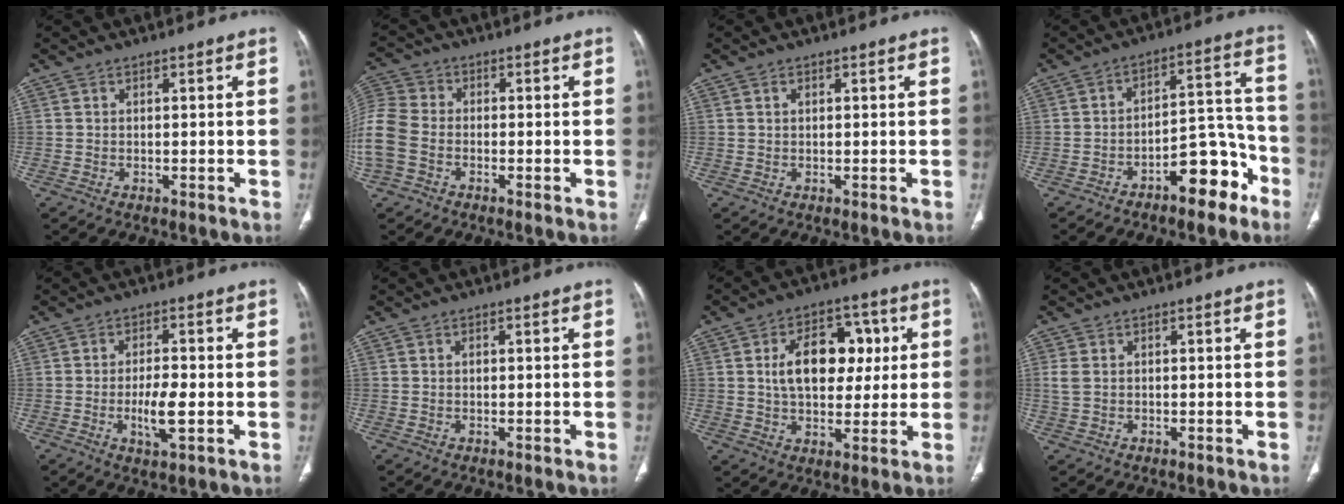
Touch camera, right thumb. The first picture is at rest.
{"total": 12.7, "force": [-3.1, 9.6, 7.7], "torque": [-0.213, 0.013, -0.064]}
{"total": 0.7, "force": [0.3, 0.5, 0.5], "torque": [-0.010, 0.000, 0.006]}
{"total": 11.1, "force": [-6.7, 4.9, 7.4], "torque": [-0.078, 0.075, -0.098]}
{"total": 6.2, "force": [-1.4, 1.9, 5.7], "torque": [-0.104, -0.001, -0.024]}
{"total": 0.8, "force": [0.1, 0.5, 0.6], "torque": [-0.006, 0.001, 0.002]}
{"total": 14.1, "force": [2.5, 9.1, 10.5], "torque": [-0.120, 0.010, 0.037]}
{"total": 2.2, "force": [0.0, 1.7, 1.4], "torque": [-0.036, 0.003, -0.002]}